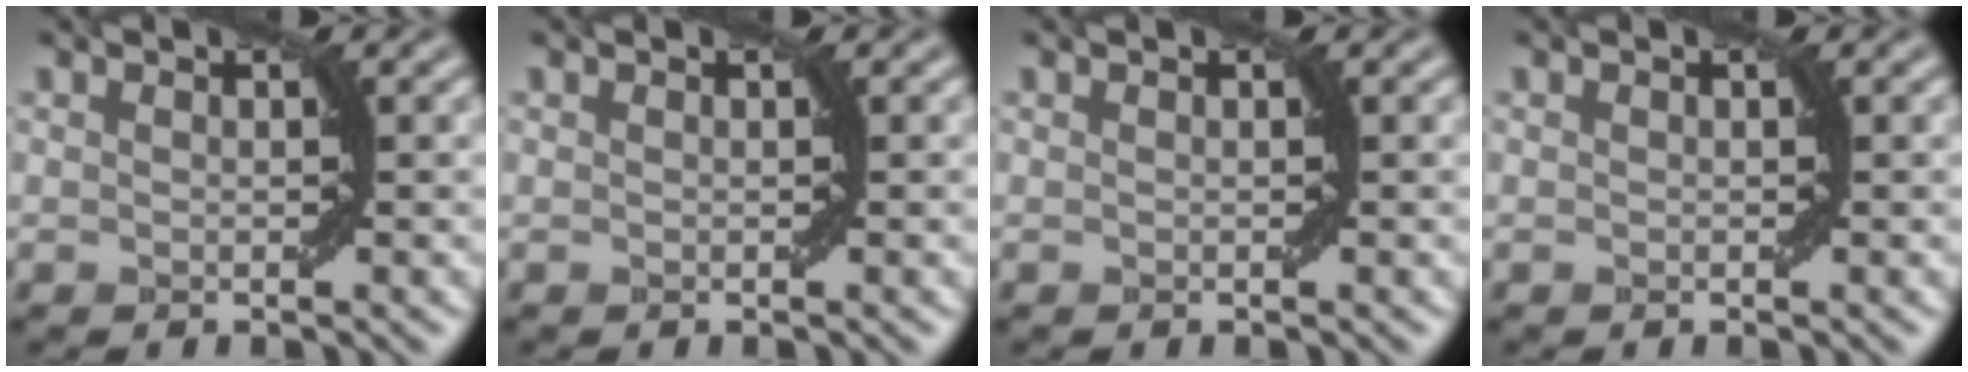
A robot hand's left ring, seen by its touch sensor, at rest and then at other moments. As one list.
[{"total": 0.0}, {"total": 0.0}, {"total": 0.0}]